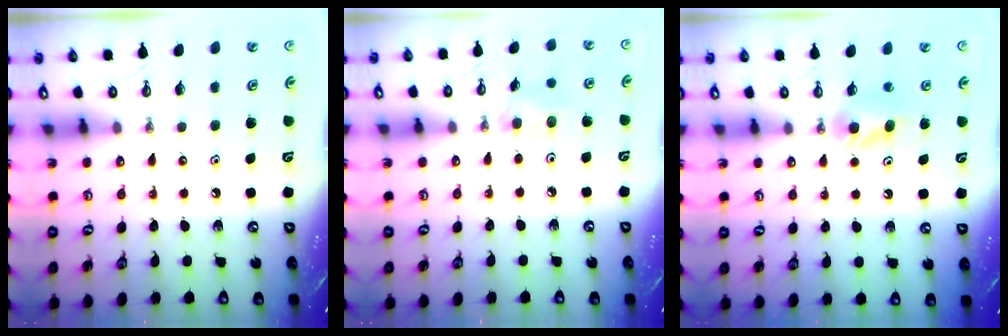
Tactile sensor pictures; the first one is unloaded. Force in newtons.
{"total": 6.4, "press": 5.7, "slide": 2.9}
{"total": 4.7, "press": 4.6, "slide": 1.1}